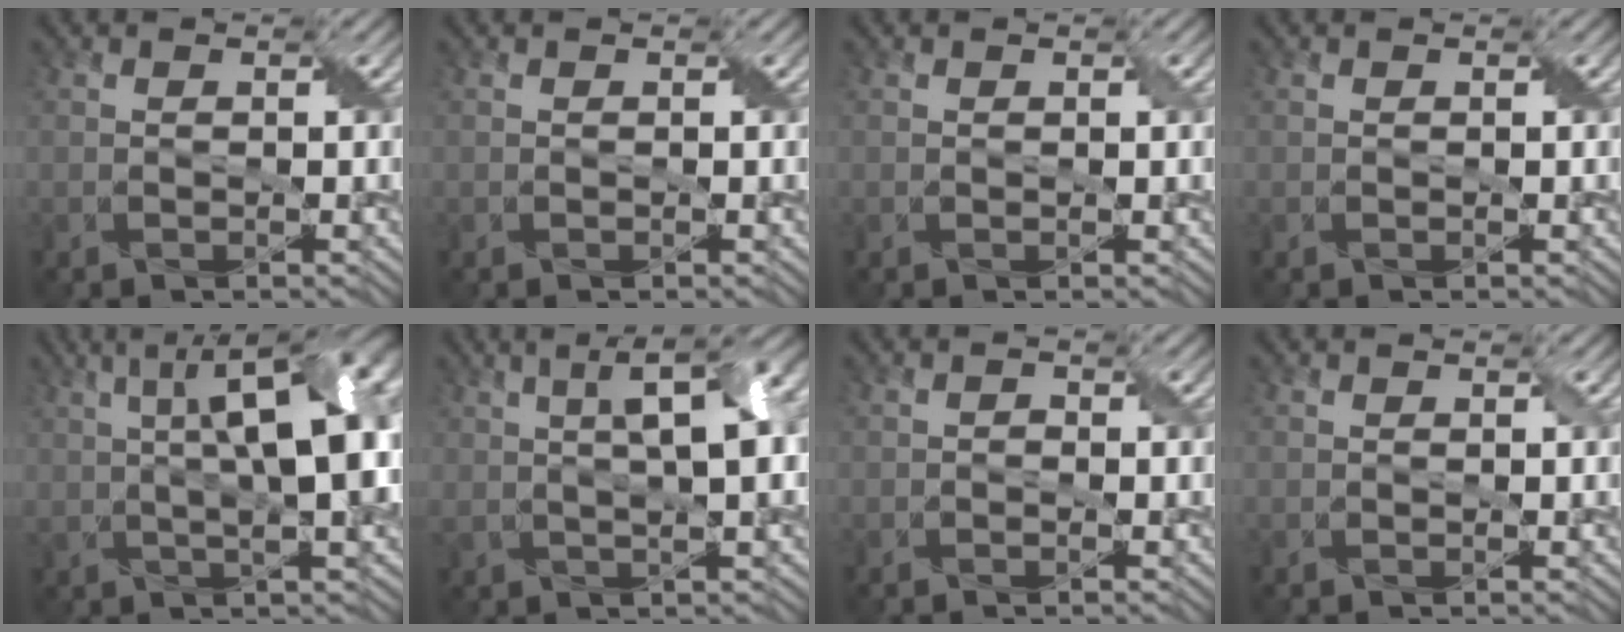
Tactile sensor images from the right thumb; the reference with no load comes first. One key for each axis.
{"total": 0.0}
{"total": 0.7, "fx": 0.2, "fy": 0.3, "fz": 0.6, "tx": -0.010, "ty": 0.000, "tz": 0.003}
{"total": 0.0}
{"total": 14.3, "fx": 2.4, "fy": 5.0, "fz": 13.1, "tx": -0.184, "ty": 0.024, "tz": 0.026}
{"total": 10.3, "fx": 2.7, "fy": 3.1, "fz": 9.4, "tx": -0.141, "ty": 0.024, "tz": 0.032}
{"total": 1.5, "fx": -0.2, "fy": 1.0, "fz": 1.1, "tx": -0.014, "ty": -0.001, "tz": -0.004}
{"total": 0.7, "fx": 0.2, "fy": 0.2, "fz": 0.6, "tx": -0.011, "ty": 0.000, "tz": 0.004}